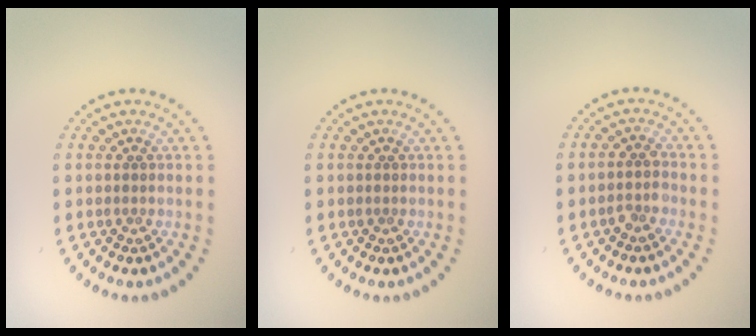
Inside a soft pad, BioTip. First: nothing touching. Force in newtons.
{"total": 0.0}
{"total": 1.5, "press": 1.4, "slide": 0.7}